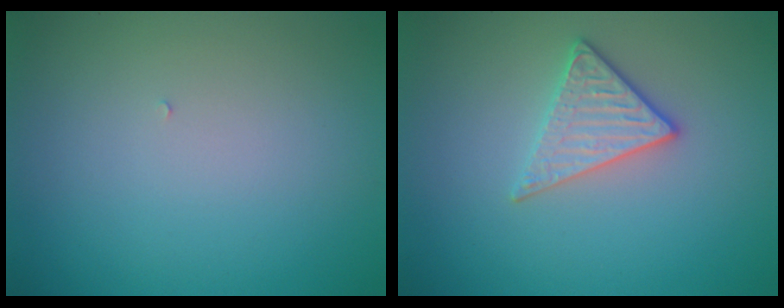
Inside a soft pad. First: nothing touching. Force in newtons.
{"total": 2.8, "press": 2.5, "slide": 1.3}